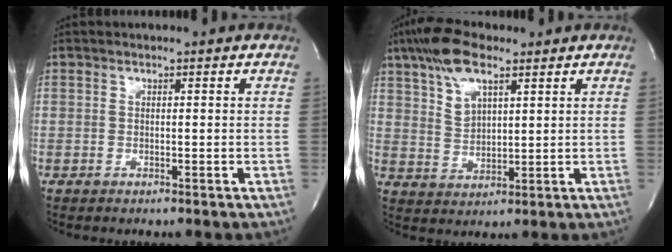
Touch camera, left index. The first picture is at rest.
{"total": 8.6, "force": [5.3, 3.2, 5.9], "torque": [-0.118, 0.010, 0.103]}